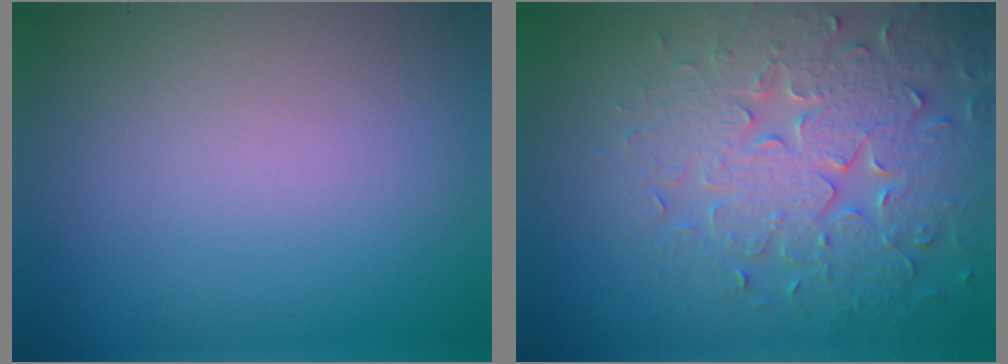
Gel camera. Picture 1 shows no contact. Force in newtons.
{"total": 6.7, "press": 5.6, "slide": 3.7}